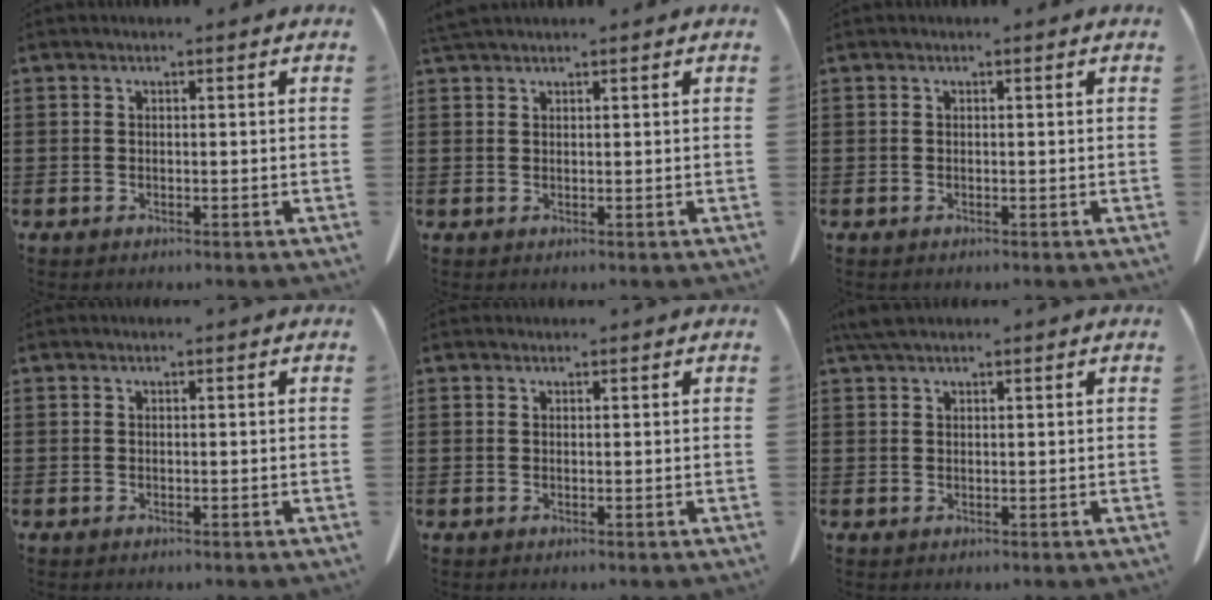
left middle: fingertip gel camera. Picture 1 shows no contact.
{"total": 1.6, "force": [1.4, 0.2, 0.6], "torque": [-0.016, -0.001, 0.029]}
{"total": 0.0}
{"total": 0.0}
{"total": 0.5, "force": [0.5, 0.2, 0.0], "torque": [-0.002, -0.001, 0.010]}
{"total": 2.6, "force": [2.0, 0.7, 1.6], "torque": [-0.037, 0.004, 0.038]}